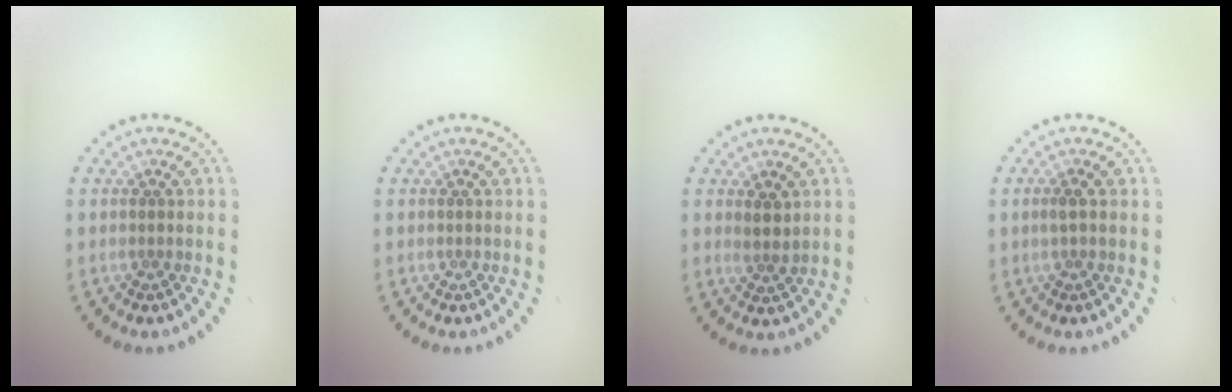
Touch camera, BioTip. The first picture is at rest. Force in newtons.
{"total": 0.0}
{"total": 1.5, "press": 1.3, "slide": 0.8}
{"total": 0.8, "press": 0.7, "slide": 0.4}